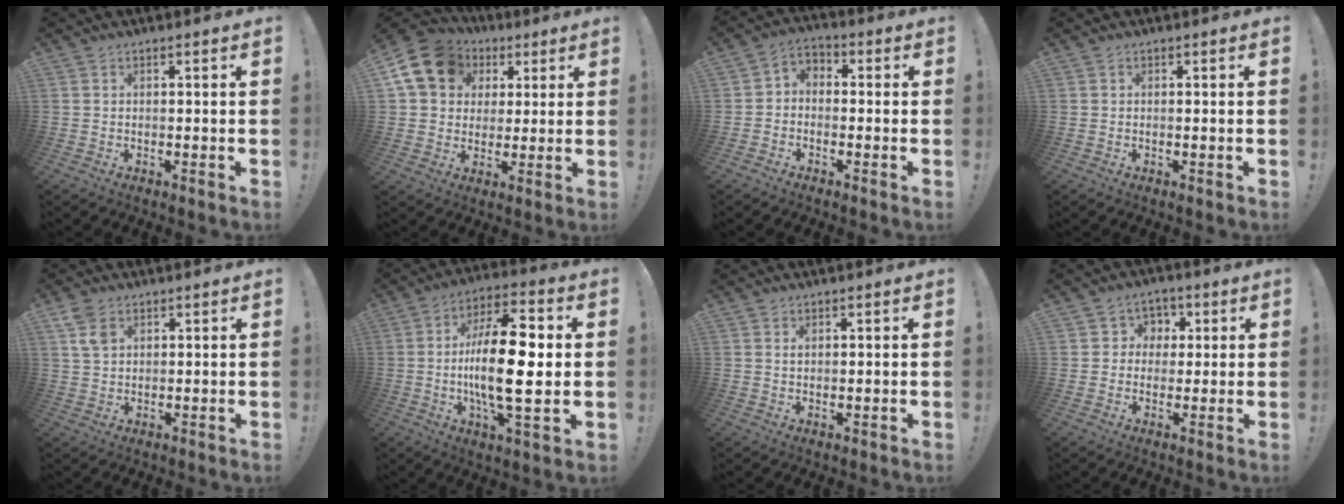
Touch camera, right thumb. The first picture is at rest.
{"total": 15.8, "force": [5.6, 12.7, 7.6], "torque": [-0.120, -0.017, 0.111]}
{"total": 4.6, "force": [-3.3, 2.8, 1.6], "torque": [-0.026, 0.019, -0.061]}
{"total": 0.0}
{"total": 5.6, "force": [2.7, 3.6, 3.3], "torque": [-0.058, -0.005, 0.055]}
{"total": 20.6, "force": [-0.8, 6.6, 19.5], "torque": [-0.351, 0.002, -0.021]}
{"total": 0.9, "force": [0.7, 0.5, 0.4], "torque": [-0.008, 0.000, 0.013]}
{"total": 5.3, "force": [-0.1, 5.2, 1.0], "torque": [-0.015, 0.008, 0.001]}